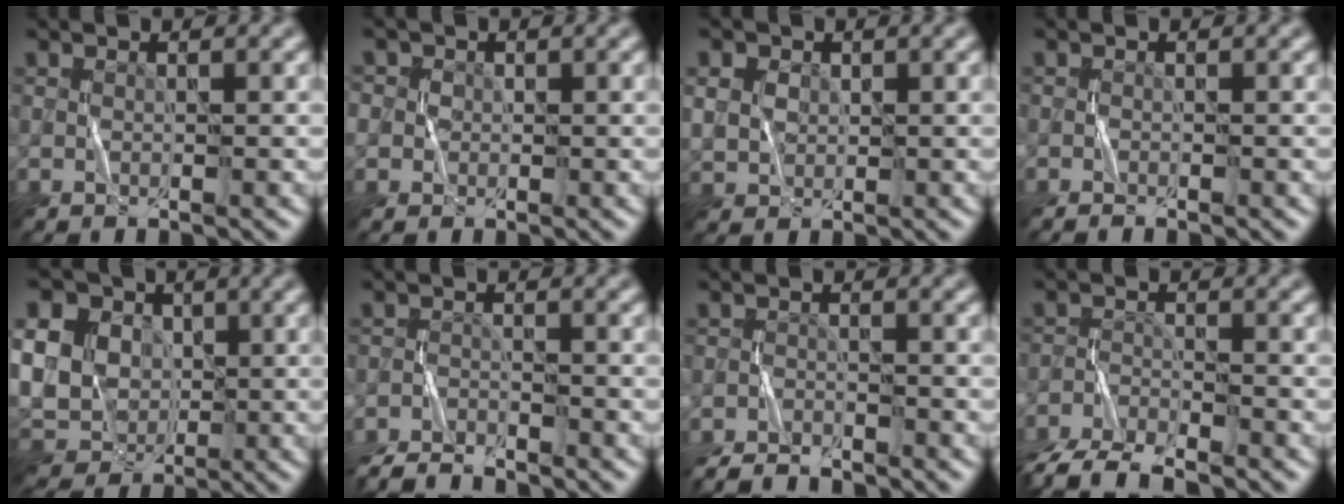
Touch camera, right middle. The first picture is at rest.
{"total": 4.1, "force": [1.4, 3.6, 1.4], "torque": [-0.022, 0.025, 0.003]}
{"total": 4.4, "force": [1.7, 3.5, 2.1], "torque": [-0.051, 0.013, 0.022]}
{"total": 0.6, "force": [-0.5, 0.1, 0.2], "torque": [-0.003, -0.001, -0.010]}
{"total": 16.3, "force": [3.5, 13.6, 8.4], "torque": [-0.201, 0.019, 0.044]}
{"total": 3.5, "force": [-3.3, 0.6, 0.8], "torque": [-0.018, -0.004, -0.069]}
{"total": 3.1, "force": [-2.9, 0.6, 0.8], "torque": [-0.016, -0.003, -0.061]}
{"total": 5.8, "force": [-5.2, 1.3, 2.3], "torque": [-0.042, -0.020, -0.102]}